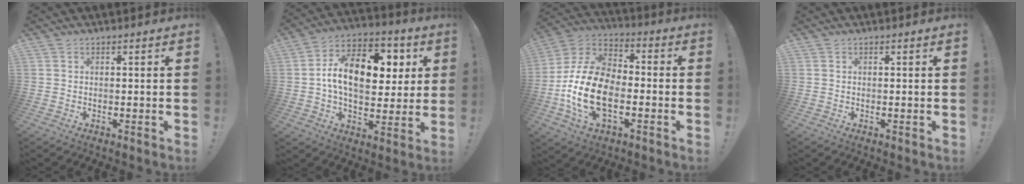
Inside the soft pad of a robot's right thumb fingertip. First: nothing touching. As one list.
[{"total": 17.6, "force": [2.9, 10.9, 13.5], "torque": [-0.206, -0.003, 0.052]}, {"total": 20.4, "force": [-6.1, 12.7, 14.8], "torque": [-0.294, 0.039, -0.094]}, {"total": 0.0}]